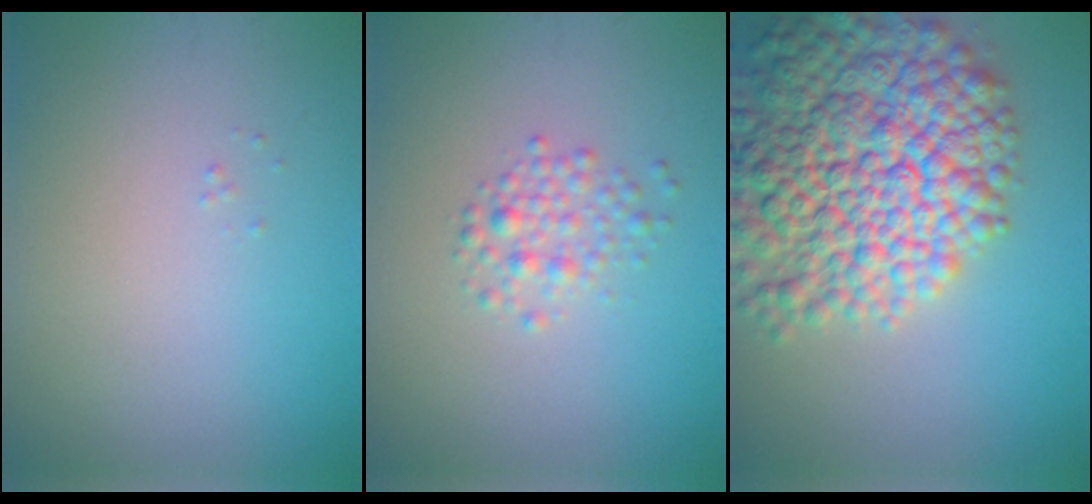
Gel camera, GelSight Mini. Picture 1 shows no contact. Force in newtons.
{"total": 2.0, "press": 2.0, "slide": 0.0}
{"total": 12.8, "press": 12.8, "slide": 0.6}